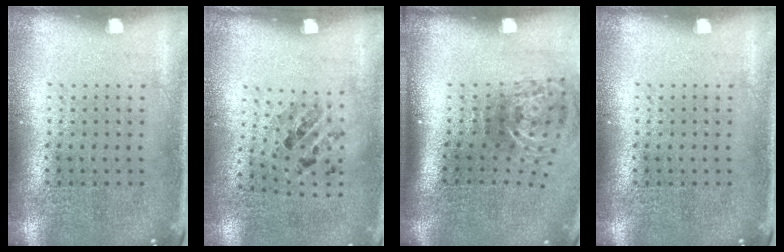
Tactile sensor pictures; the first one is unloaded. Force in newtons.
{"total": 0.9, "press": 0.8, "slide": 0.5}
{"total": 2.1, "press": 1.3, "slide": 1.7}
{"total": 0.0}